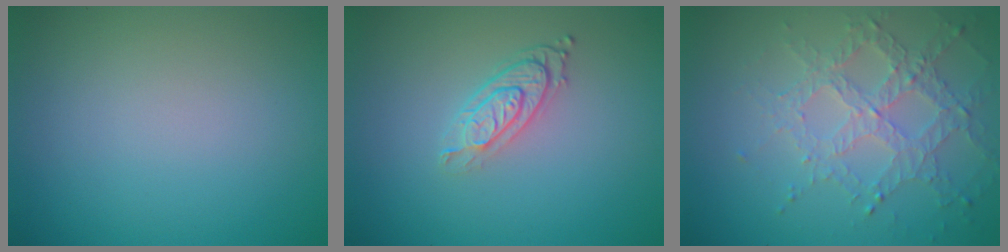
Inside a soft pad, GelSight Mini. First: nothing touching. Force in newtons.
{"total": 3.2, "press": 2.3, "slide": 2.2}
{"total": 4.3, "press": 3.1, "slide": 2.9}